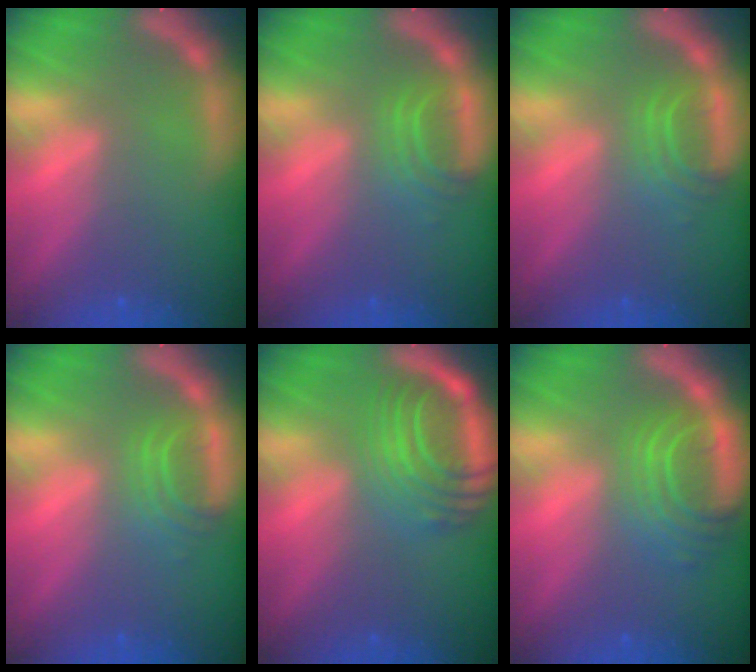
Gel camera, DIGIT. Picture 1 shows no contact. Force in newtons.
{"total": 2.9}
{"total": 2.9}
{"total": 2.9}
{"total": 8.5}
{"total": 6.1}